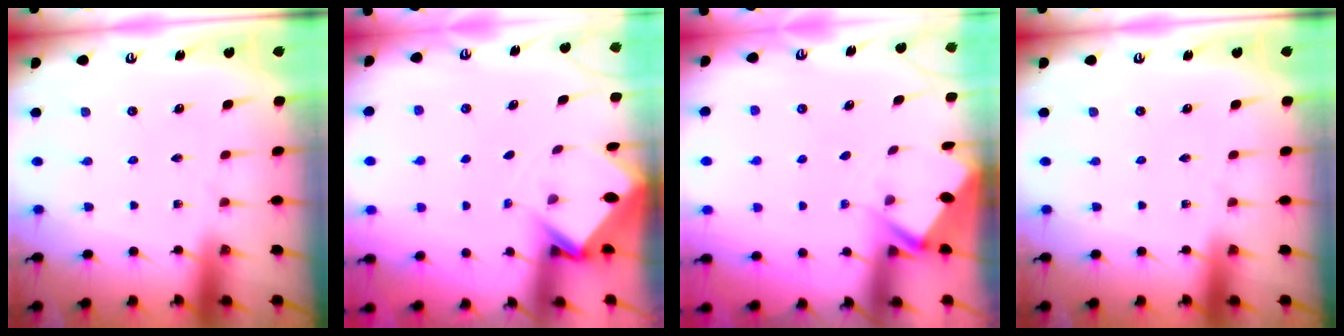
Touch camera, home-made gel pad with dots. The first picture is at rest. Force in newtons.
{"total": 3.0, "press": 3.0, "slide": 0.2}
{"total": 2.6, "press": 2.6, "slide": 0.1}
{"total": 0.0}